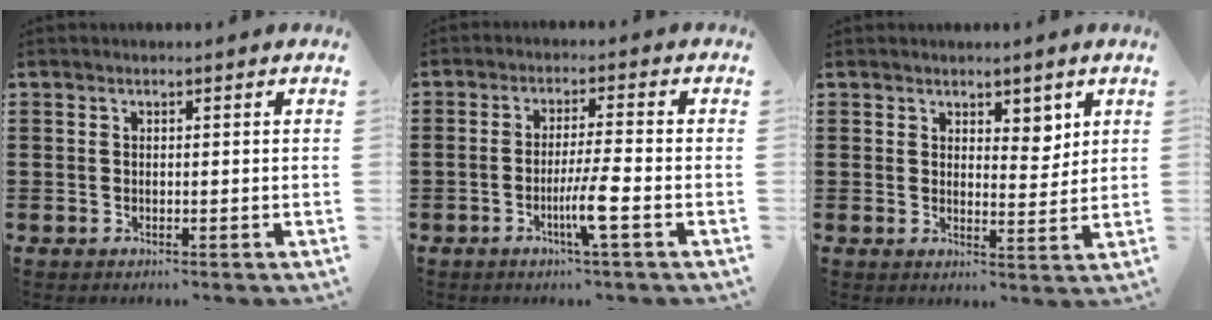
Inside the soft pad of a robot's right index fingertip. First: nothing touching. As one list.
[{"total": 5.5, "force": [-2.2, -0.1, 5.1], "torque": [-0.099, -0.015, -0.043]}, {"total": 3.7, "force": [2.8, 2.1, 1.2], "torque": [-0.017, -0.001, 0.048]}]